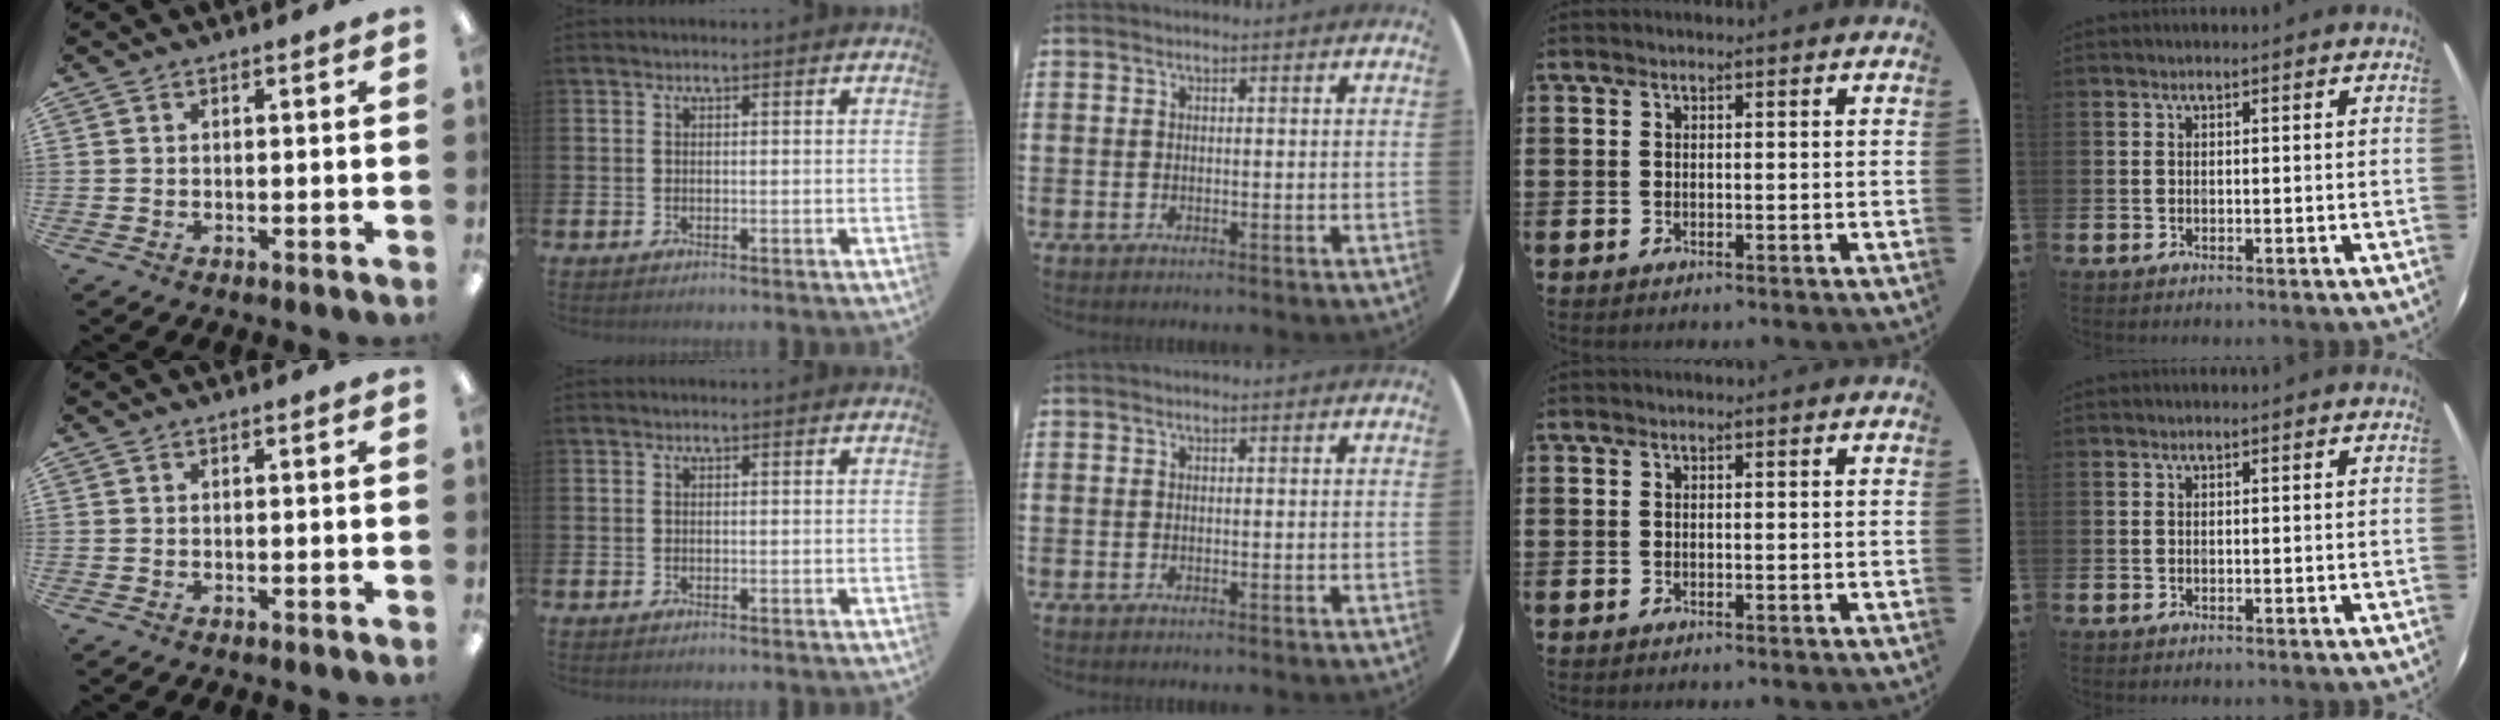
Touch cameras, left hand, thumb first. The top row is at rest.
{}